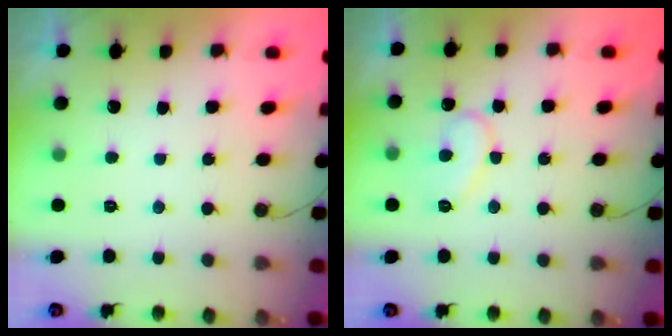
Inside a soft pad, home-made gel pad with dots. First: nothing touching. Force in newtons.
{"total": 9.4, "press": 9.3, "slide": 0.8}